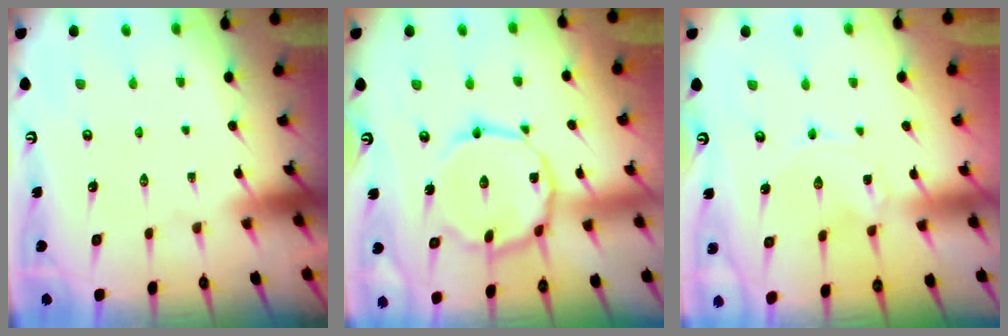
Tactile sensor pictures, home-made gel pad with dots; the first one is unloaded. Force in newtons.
{"total": 14.0, "press": 13.9, "slide": 0.9}
{"total": 0.0}